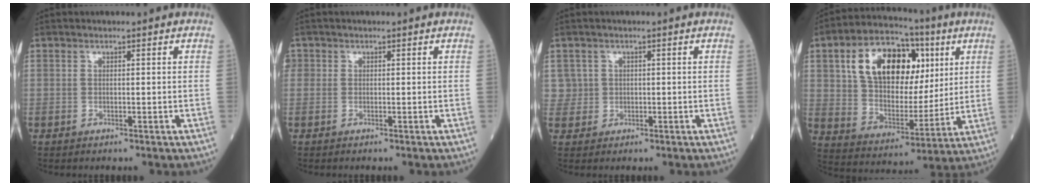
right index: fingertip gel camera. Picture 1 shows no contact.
{"total": 2.7, "force": [0.0, 2.4, 1.2], "torque": [-0.056, 0.016, 0.004]}
{"total": 3.6, "force": [0.6, 3.5, 0.2], "torque": [-0.003, 0.015, 0.022]}
{"total": 20.3, "force": [6.7, 11.8, 15.0], "torque": [-0.287, 0.039, 0.114]}